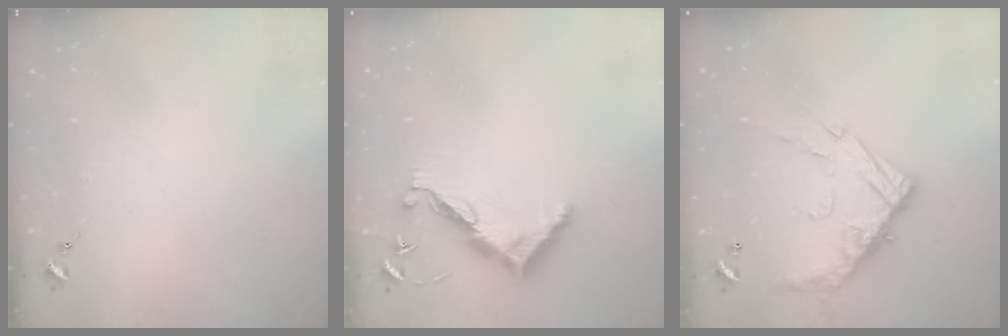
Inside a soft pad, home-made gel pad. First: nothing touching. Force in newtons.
{"total": 10.6, "press": 10.6, "slide": 0.4}
{"total": 15.6, "press": 15.5, "slide": 1.2}